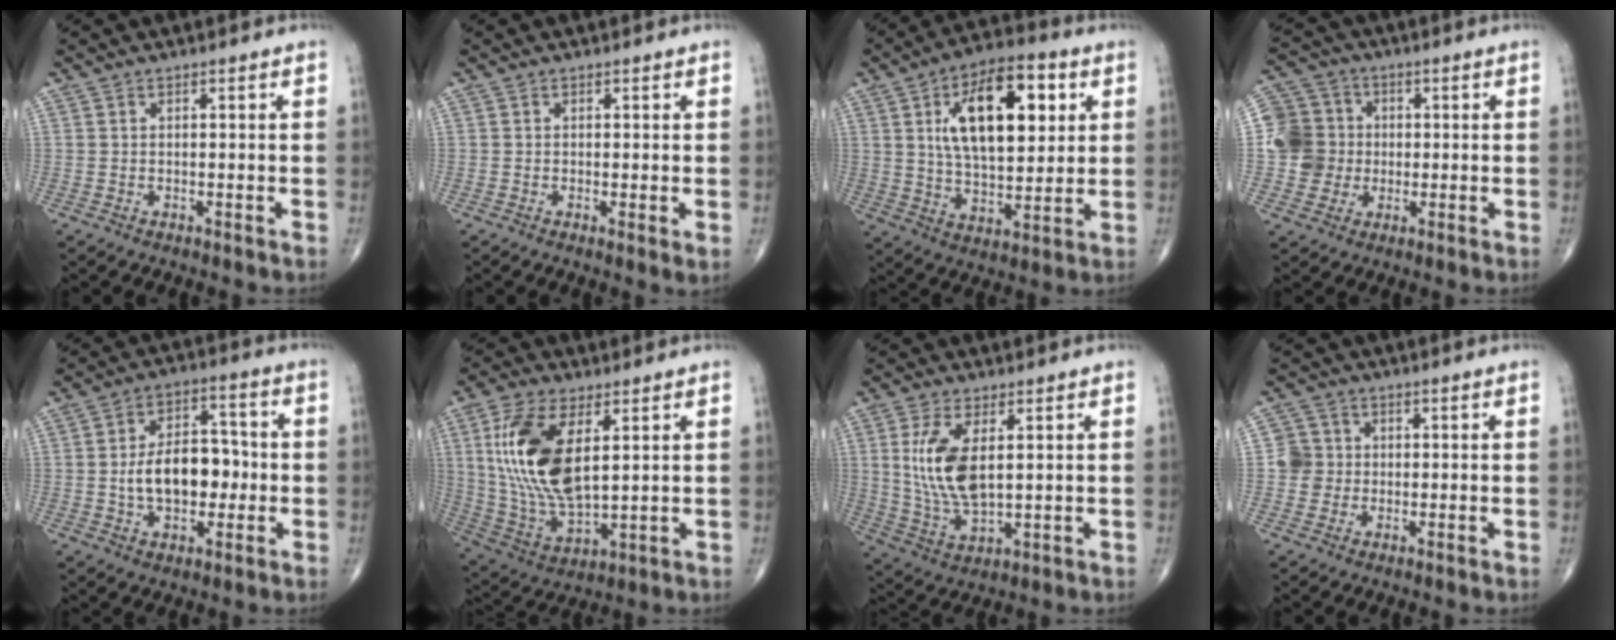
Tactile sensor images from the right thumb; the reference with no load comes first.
{"total": 1.6, "force": [0.0, 0.3, 1.6], "torque": [-0.031, -0.008, -0.004]}
{"total": 19.2, "force": [5.7, 9.5, 15.7], "torque": [-0.223, -0.009, 0.094]}
{"total": 9.9, "force": [-0.3, 9.5, 2.6], "torque": [-0.023, 0.016, -0.009]}
{"total": 12.5, "force": [-1.3, 7.8, 9.7], "torque": [-0.132, 0.030, -0.023]}
{"total": 17.9, "force": [4.6, 8.5, 15.1], "torque": [-0.304, -0.020, 0.097]}
{"total": 11.3, "force": [2.3, 5.2, 9.7], "torque": [-0.198, -0.015, 0.056]}
{"total": 4.2, "force": [-0.1, 4.1, 0.5], "torque": [0.021, 0.009, -0.009]}